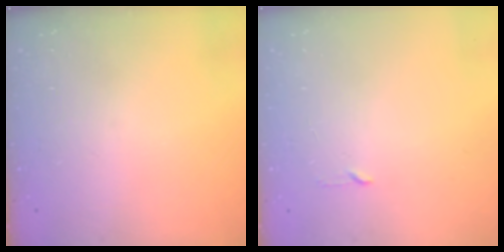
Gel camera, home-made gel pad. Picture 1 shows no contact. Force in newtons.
{"total": 2.3, "press": 2.2, "slide": 0.3}